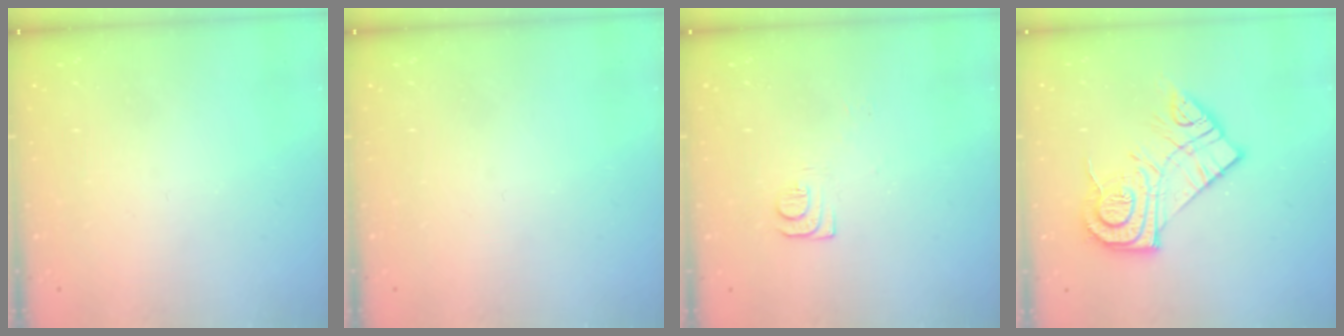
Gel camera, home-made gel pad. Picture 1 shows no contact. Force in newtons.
{"total": 0.0}
{"total": 5.9, "press": 5.9, "slide": 0.8}
{"total": 16.1, "press": 16.1, "slide": 1.5}